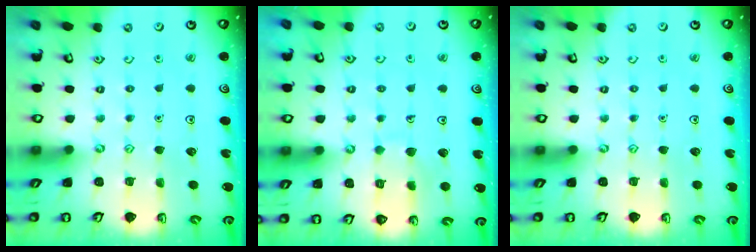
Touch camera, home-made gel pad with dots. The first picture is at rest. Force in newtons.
{"total": 5.9, "press": 5.9, "slide": 0.3}
{"total": 0.0}